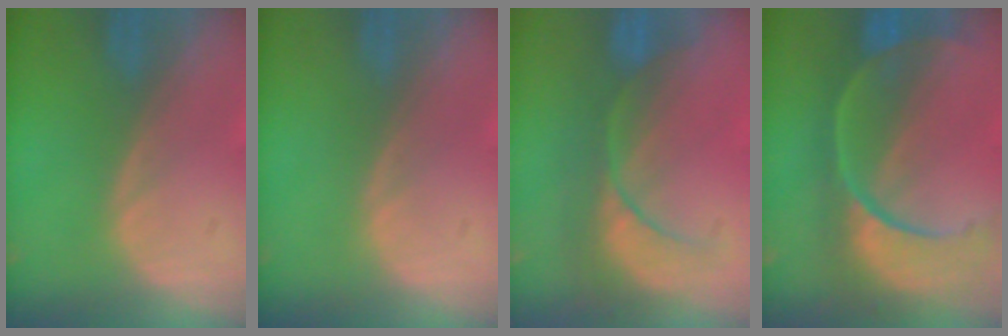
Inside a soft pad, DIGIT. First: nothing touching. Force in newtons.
{"total": 0.0}
{"total": 8.6, "press": 7.8, "slide": 3.5}
{"total": 11.3, "press": 9.5, "slide": 6.1}